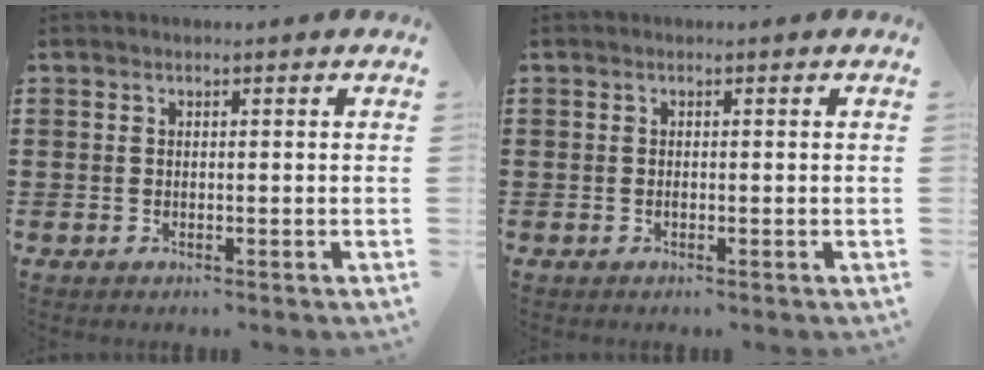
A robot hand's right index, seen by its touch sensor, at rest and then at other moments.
{"total": 0.0}